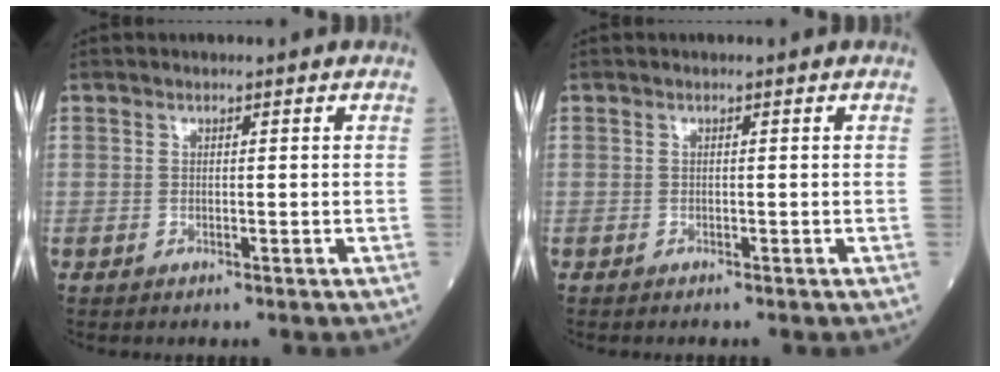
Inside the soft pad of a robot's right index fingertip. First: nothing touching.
{"total": 0.0}